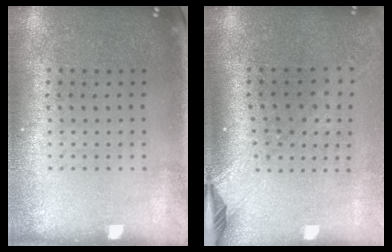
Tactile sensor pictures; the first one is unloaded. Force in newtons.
{"total": 2.3, "press": 1.7, "slide": 1.5}